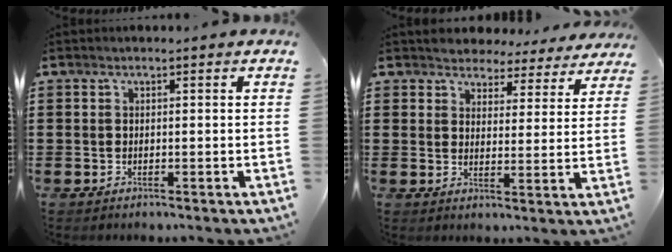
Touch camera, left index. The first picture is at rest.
{"total": 4.3, "force": [4.2, 1.0, -0.3], "torque": [-0.011, -0.025, 0.071]}